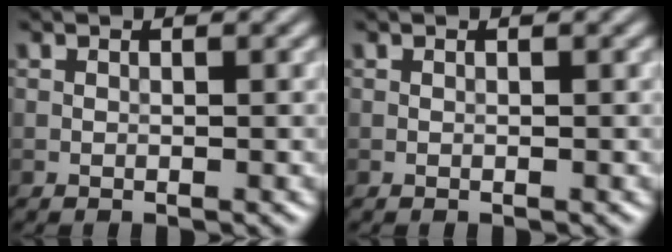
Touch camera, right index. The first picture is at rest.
{"total": 0.0}